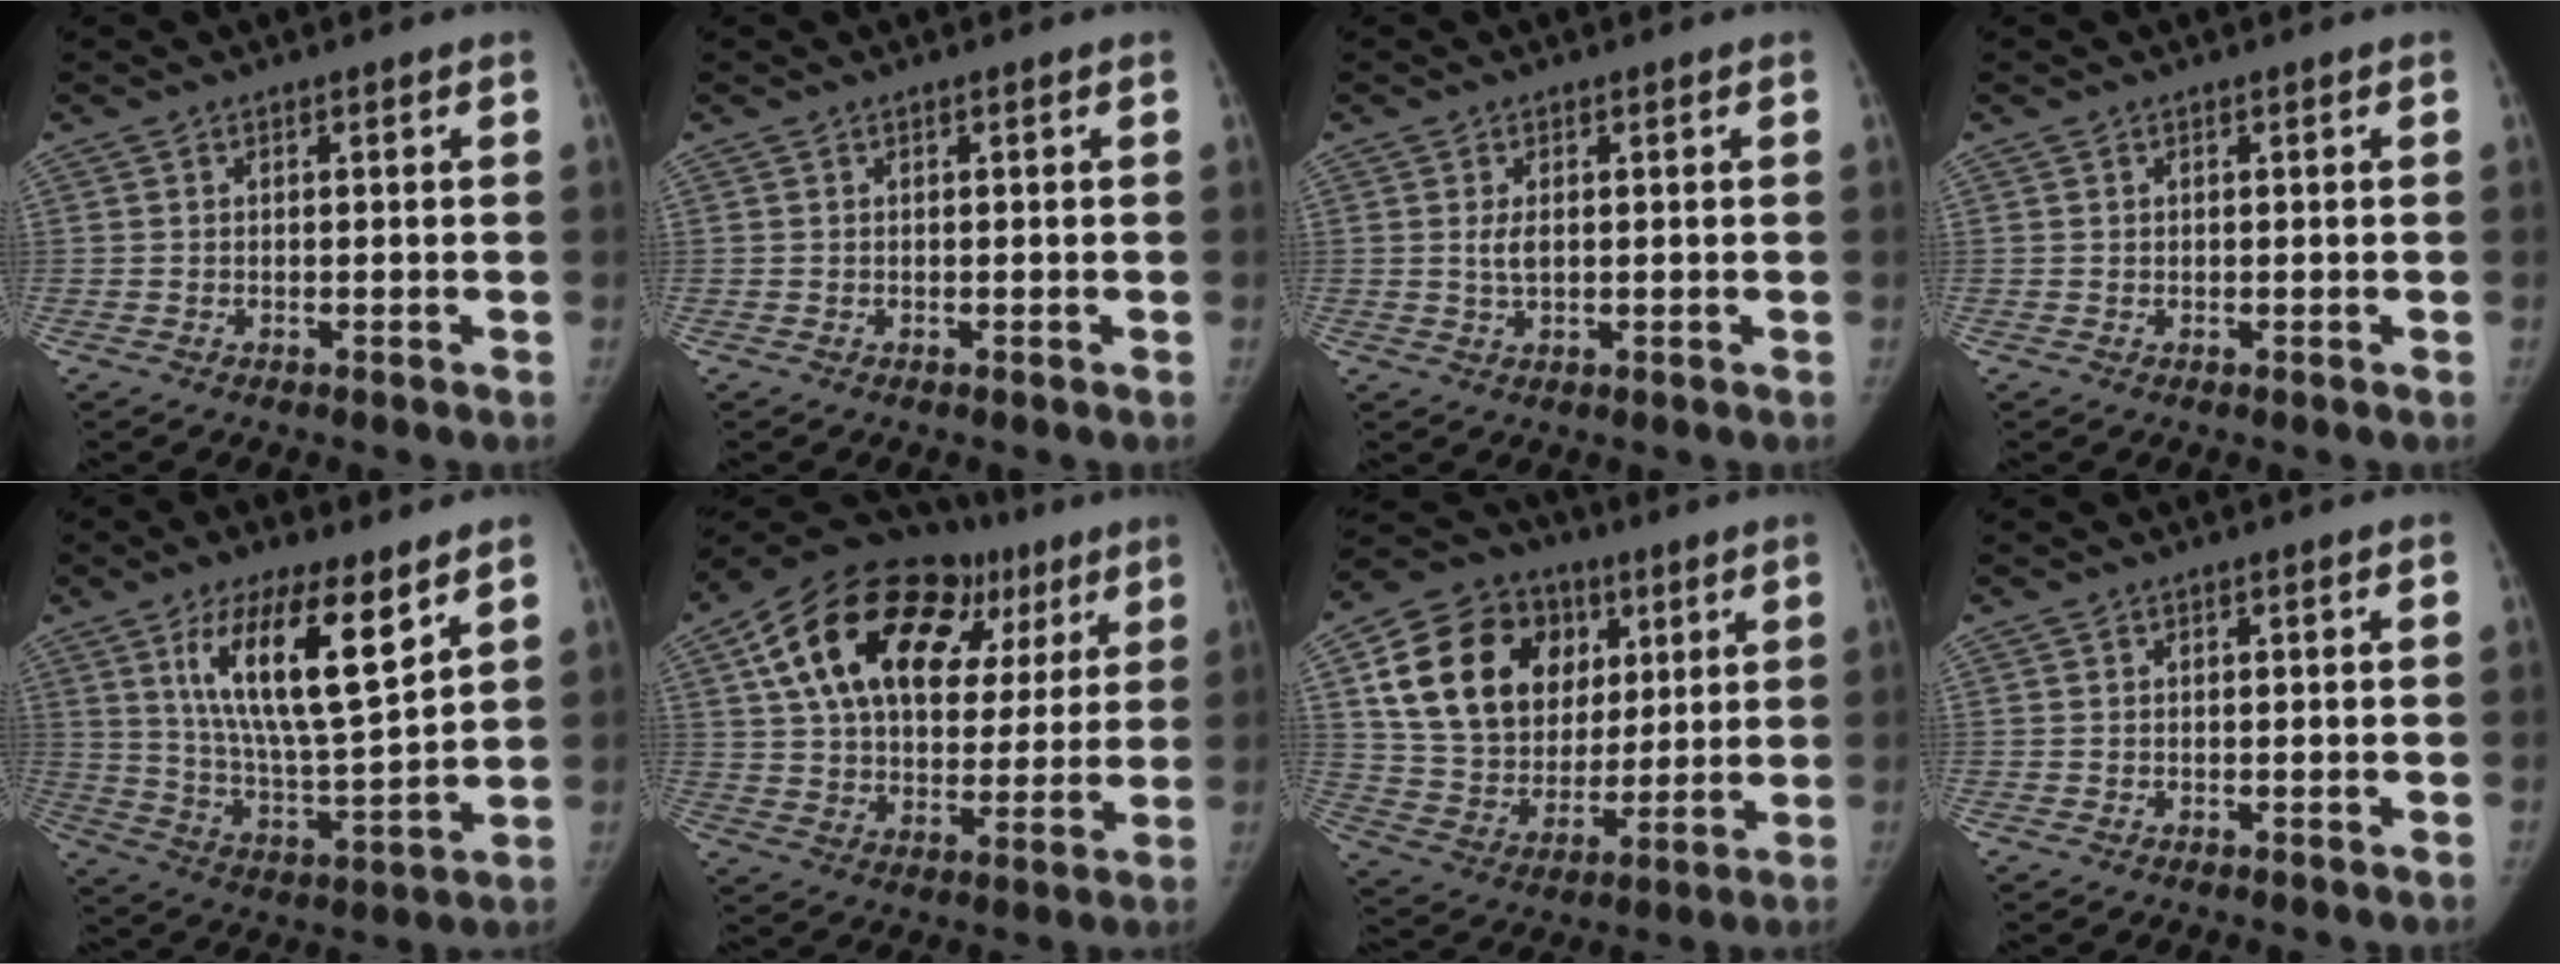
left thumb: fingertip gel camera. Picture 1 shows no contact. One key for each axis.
{"total": 0.0}
{"total": 2.4, "fx": 0.3, "fy": 1.2, "fz": 2.1, "tx": -0.042, "ty": -0.003, "tz": 0.009}
{"total": 0.0}
{"total": 17.2, "fx": 8.6, "fy": 5.0, "fz": 14.0, "tx": -0.230, "ty": -0.050, "tz": 0.159}
{"total": 28.2, "fx": 12.1, "fy": 17.1, "fz": 18.8, "tx": -0.275, "ty": 0.038, "tz": 0.199}
{"total": 23.6, "fx": 8.0, "fy": 17.8, "fz": 13.3, "tx": -0.216, "ty": 0.004, "tz": 0.146}
{"total": 0.0}